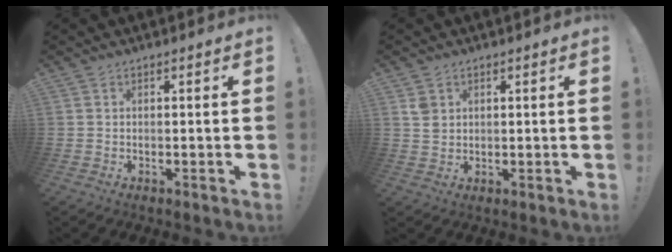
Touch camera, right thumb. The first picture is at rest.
{"total": 3.4, "force": [1.7, 2.6, 1.4], "torque": [-0.012, -0.006, 0.030]}